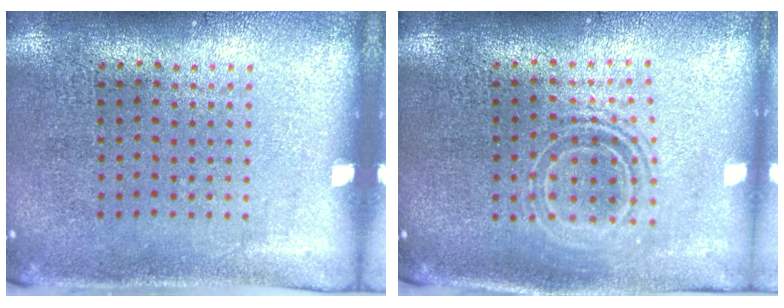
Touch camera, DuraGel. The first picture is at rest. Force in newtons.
{"total": 1.8, "press": 1.3, "slide": 1.1}